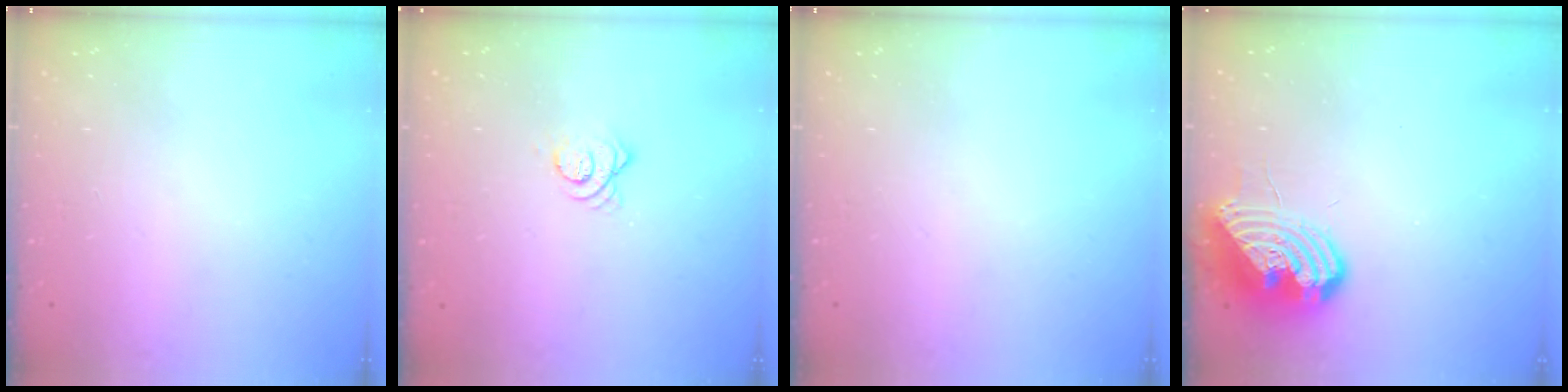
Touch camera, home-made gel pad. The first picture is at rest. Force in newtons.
{"total": 3.8, "press": 3.8, "slide": 0.3}
{"total": 0.0}
{"total": 12.6, "press": 12.5, "slide": 1.6}